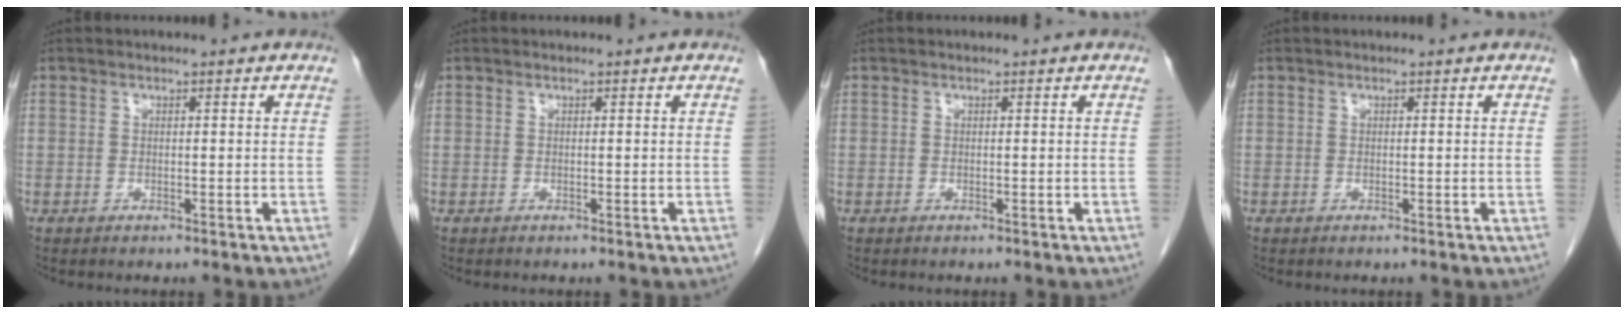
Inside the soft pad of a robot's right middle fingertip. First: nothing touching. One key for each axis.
{"total": 0.0}
{"total": 0.0}
{"total": 0.0}